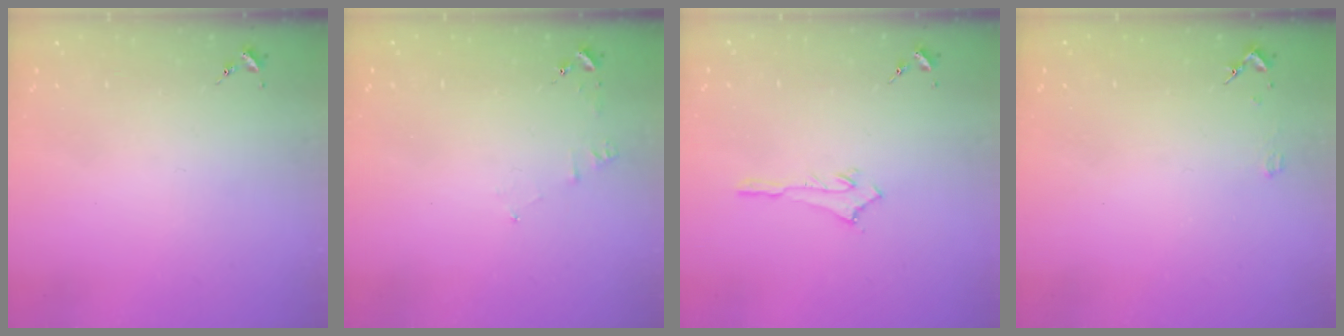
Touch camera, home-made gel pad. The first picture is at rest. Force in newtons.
{"total": 5.2, "press": 5.1, "slide": 0.5}
{"total": 2.7, "press": 2.7, "slide": 0.2}
{"total": 2.0, "press": 2.0, "slide": 0.2}